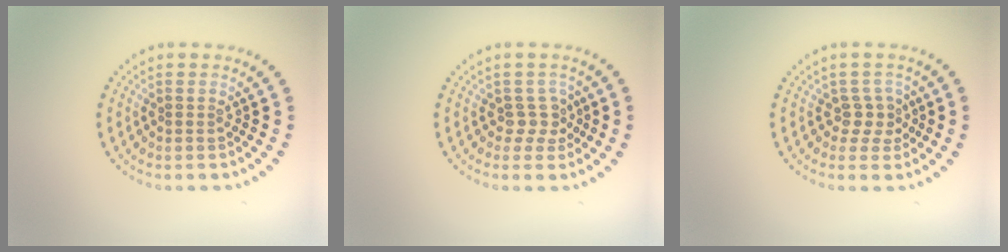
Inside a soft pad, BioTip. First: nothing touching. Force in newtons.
{"total": 1.7, "press": 1.3, "slide": 1.1}
{"total": 1.9, "press": 1.4, "slide": 1.2}